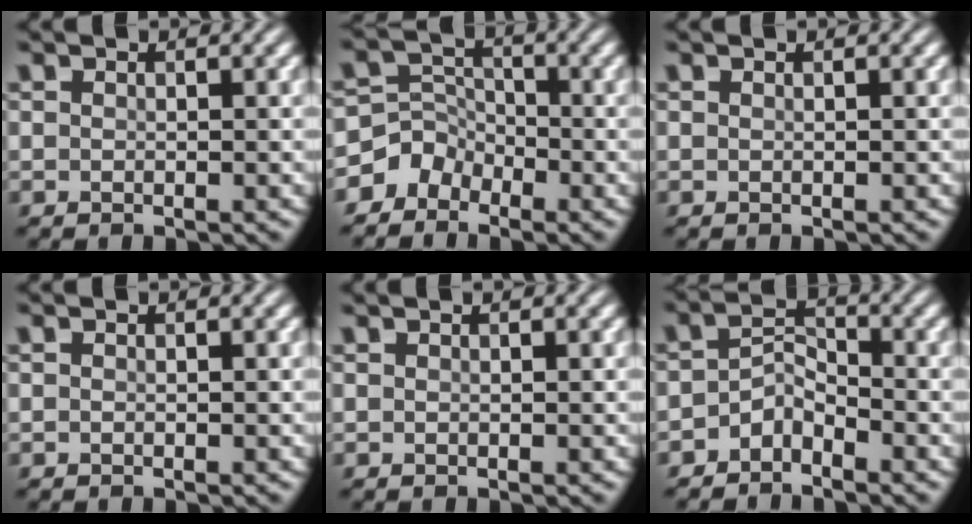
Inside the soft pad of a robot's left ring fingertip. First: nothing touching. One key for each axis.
{"total": 3.3, "fx": -2.4, "fy": 2.3, "fz": 0.4, "tx": 0.013, "ty": 0.015, "tz": -0.056}
{"total": 0.0}
{"total": 0.0}
{"total": 0.0}
{"total": 2.4, "fx": -1.7, "fy": 1.3, "fz": 1.3, "tx": -0.023, "ty": 0.012, "tz": -0.036}